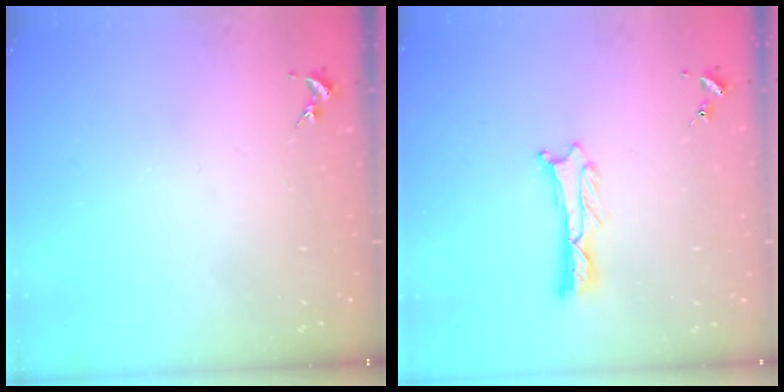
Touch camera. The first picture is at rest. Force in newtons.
{"total": 1.1, "press": 1.1, "slide": 0.2}